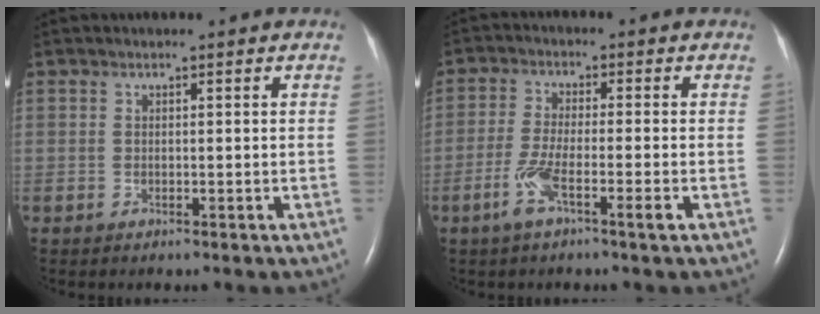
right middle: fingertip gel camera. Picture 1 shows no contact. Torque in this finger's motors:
{"motor_torque": [0.49, -0.35, 0.14, 0.07]}